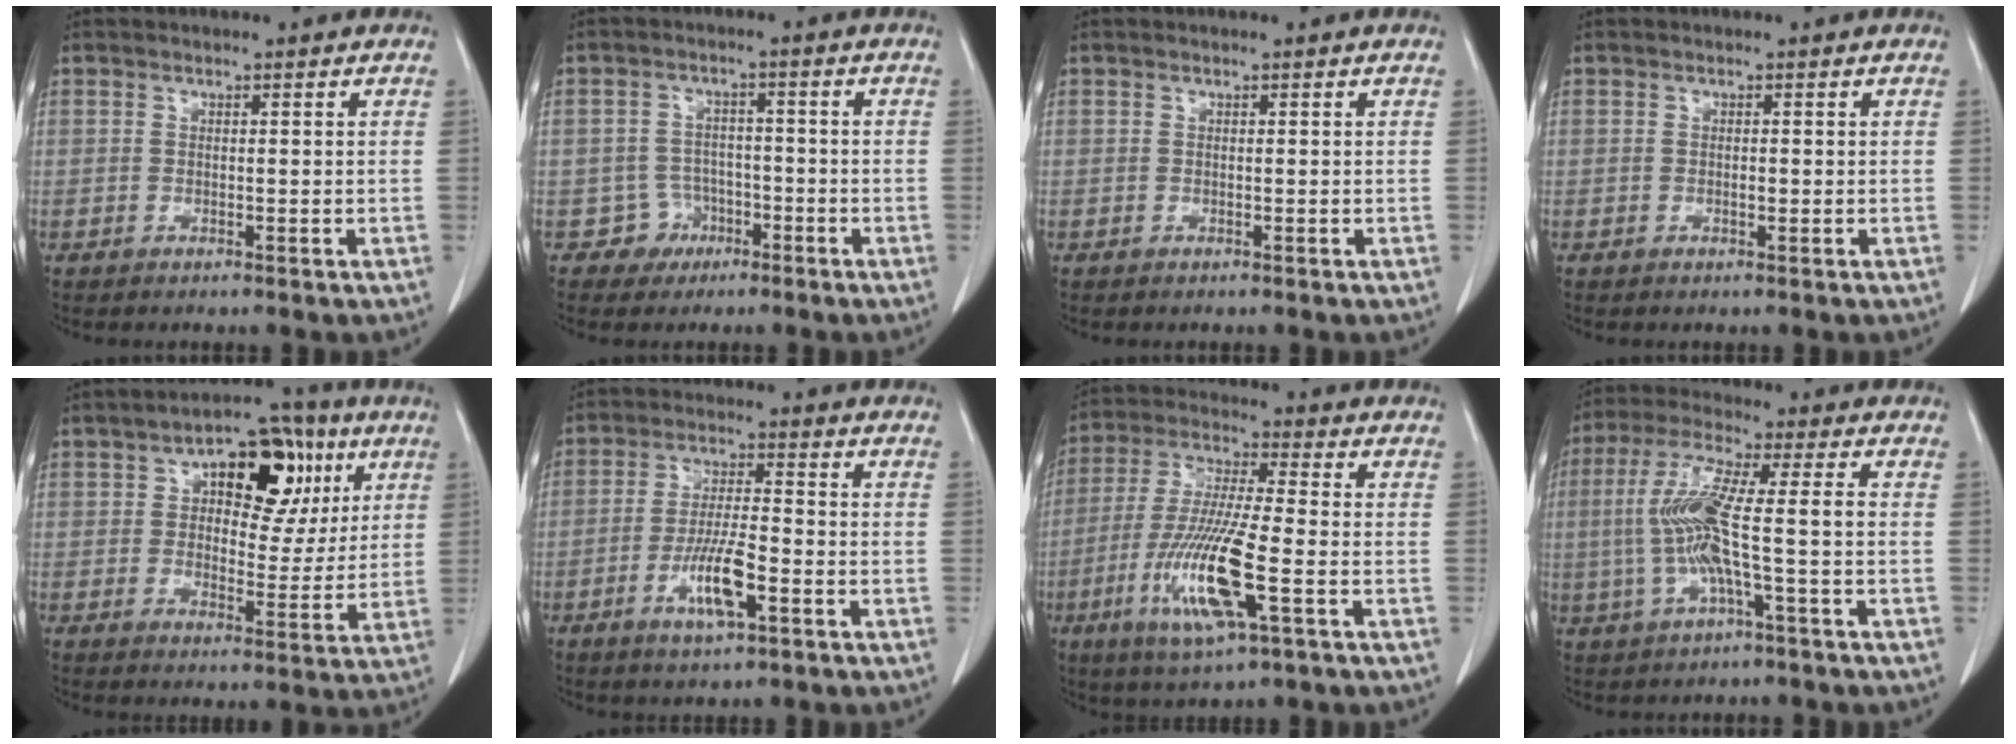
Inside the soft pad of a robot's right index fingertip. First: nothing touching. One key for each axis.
{"total": 4.2, "fx": -2.1, "fy": 3.6, "fz": -0.4, "tx": 0.016, "ty": 0.017, "tz": -0.031}
{"total": 0.0}
{"total": 0.7, "fx": -0.1, "fy": 0.3, "fz": 0.6, "tx": -0.012, "ty": -0.001, "tz": -0.001}
{"total": 12.9, "fx": 5.0, "fy": 6.8, "fz": 9.8, "tx": -0.122, "ty": 0.032, "tz": 0.073}
{"total": 7.9, "fx": -3.2, "fy": 1.4, "fz": 7.1, "tx": -0.136, "ty": -0.005, "tz": -0.056}
{"total": 14.0, "fx": -4.6, "fy": 1.1, "fz": 13.2, "tx": -0.272, "ty": -0.022, "tz": -0.087}
{"total": 10.1, "fx": -1.3, "fy": 0.8, "fz": 10.0, "tx": -0.214, "ty": 0.016, "tz": -0.030}